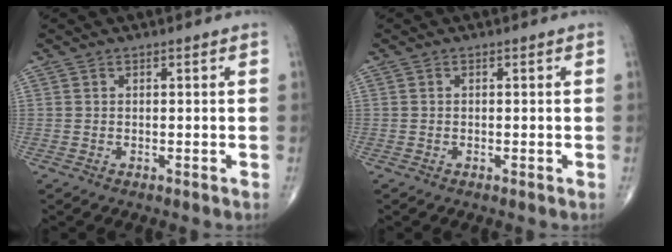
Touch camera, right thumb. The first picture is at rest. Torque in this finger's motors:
{"motor_torque": [0.29, -0.01, -0.04, -0.29, 0.02]}